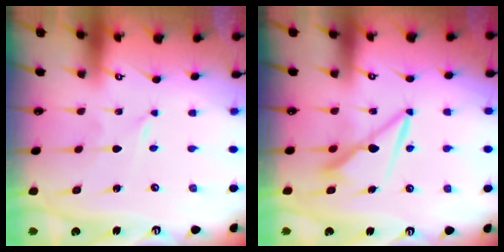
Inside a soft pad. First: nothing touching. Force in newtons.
{"total": 8.2, "press": 8.1, "slide": 0.9}